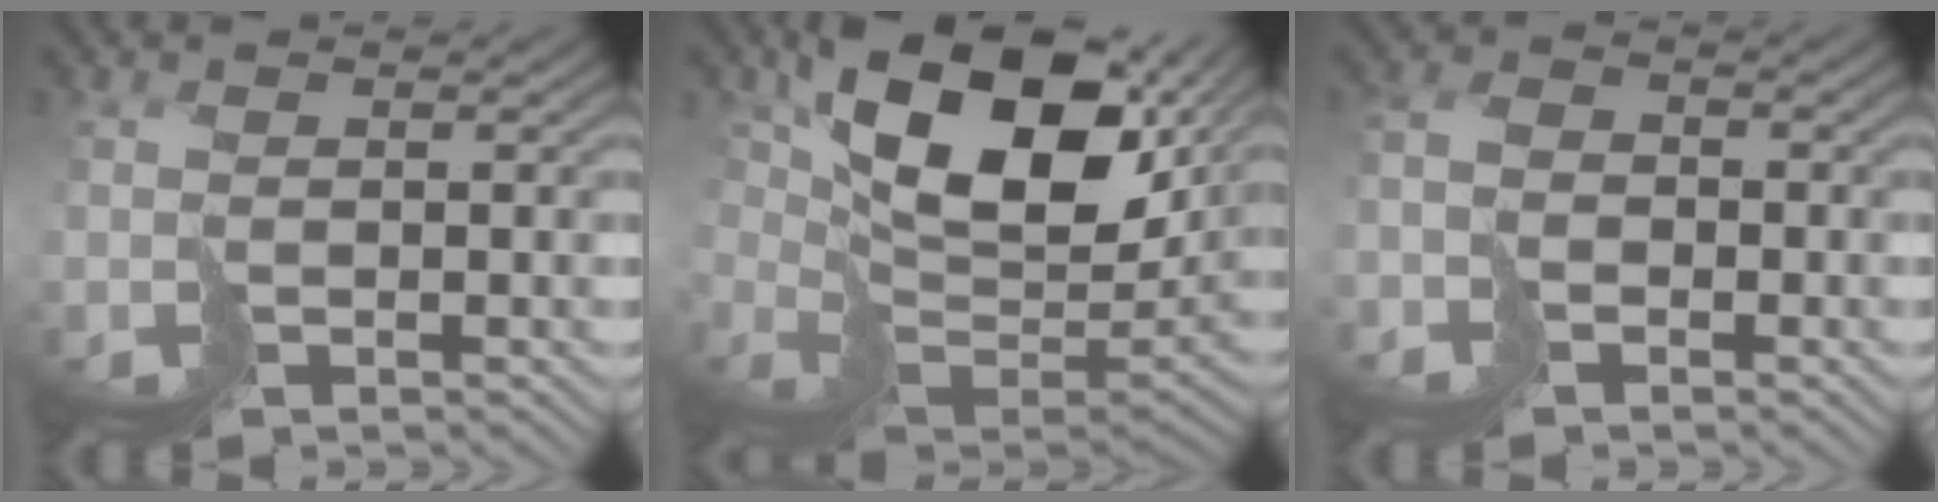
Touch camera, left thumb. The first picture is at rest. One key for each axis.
{"total": 15.9, "fx": 6.1, "fy": 10.1, "fz": 10.6, "tx": -0.190, "ty": -0.008, "tz": 0.117}
{"total": 3.1, "fx": -2.0, "fy": 1.9, "fz": 1.3, "tx": -0.030, "ty": -0.005, "tz": -0.043}